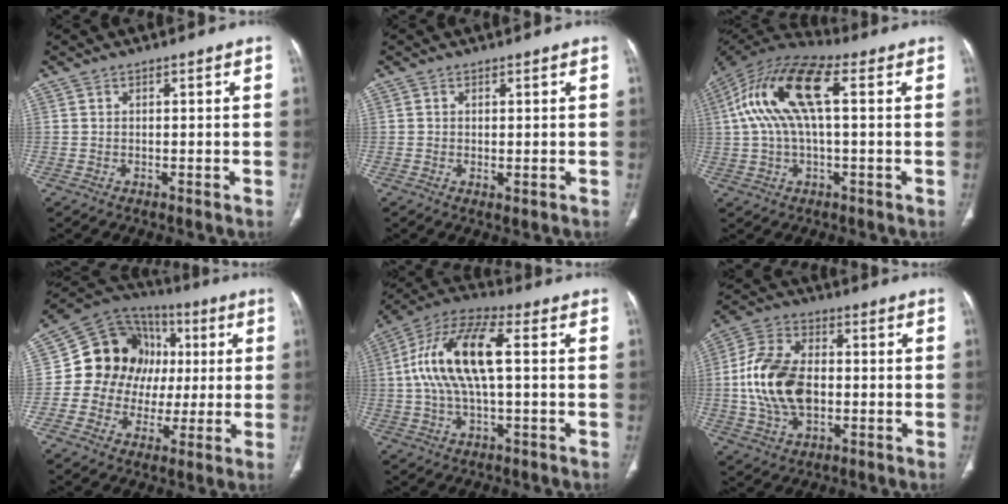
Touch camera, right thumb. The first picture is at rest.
{"total": 1.1, "force": [-0.2, 0.4, 1.0], "torque": [-0.022, -0.006, 0.001]}
{"total": 16.8, "force": [3.3, 7.1, 14.9], "torque": [-0.306, 0.046, 0.055]}
{"total": 18.0, "force": [1.4, 15.6, 8.9], "torque": [-0.101, 0.035, 0.026]}
{"total": 15.6, "force": [1.5, 6.1, 14.2], "torque": [-0.294, 0.034, 0.025]}
{"total": 15.7, "force": [-1.0, 9.9, 12.2], "torque": [-0.233, 0.017, -0.016]}